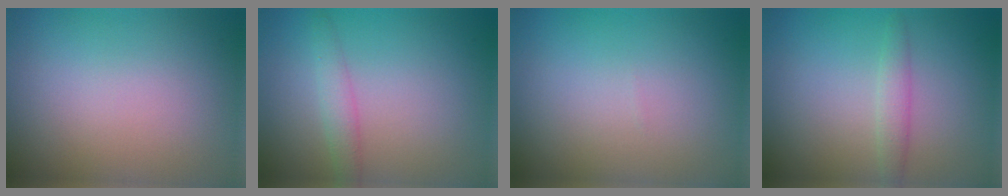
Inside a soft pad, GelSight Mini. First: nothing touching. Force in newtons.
{"total": 1.8, "press": 1.7, "slide": 0.2}
{"total": 0.0}
{"total": 1.7, "press": 1.7, "slide": 0.1}